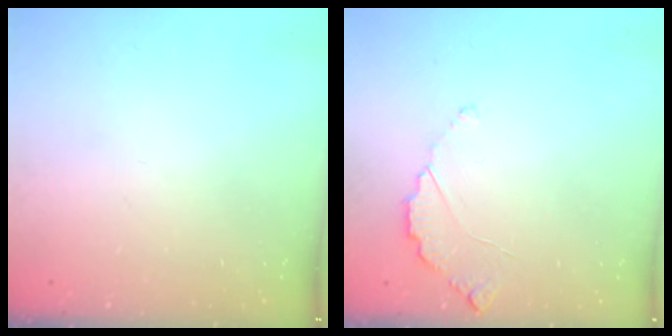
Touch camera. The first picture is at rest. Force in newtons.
{"total": 2.9, "press": 2.9, "slide": 0.3}